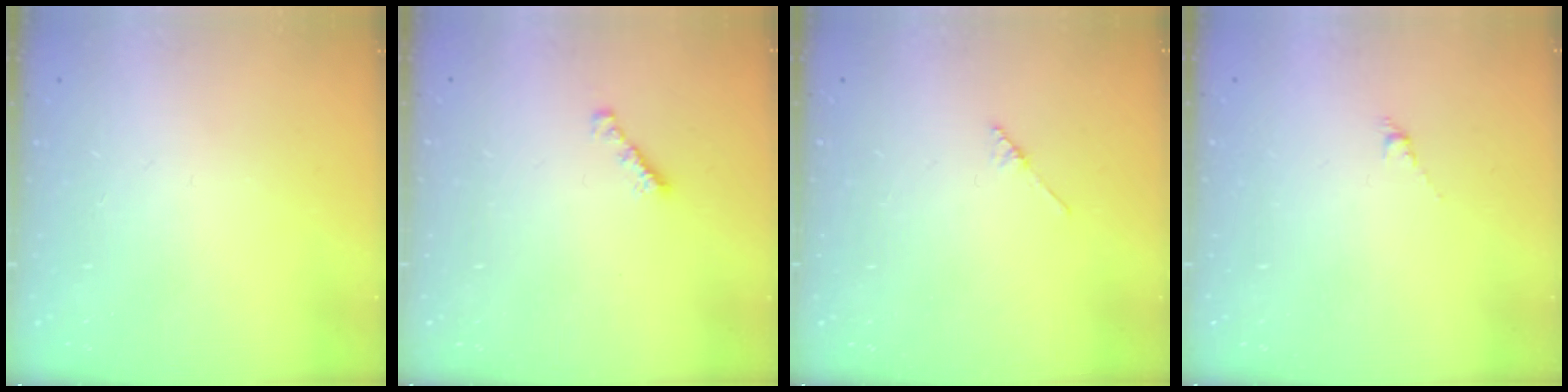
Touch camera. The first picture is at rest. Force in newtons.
{"total": 1.9, "press": 1.9, "slide": 0.5}
{"total": 2.1, "press": 2.1, "slide": 0.1}
{"total": 0.0}